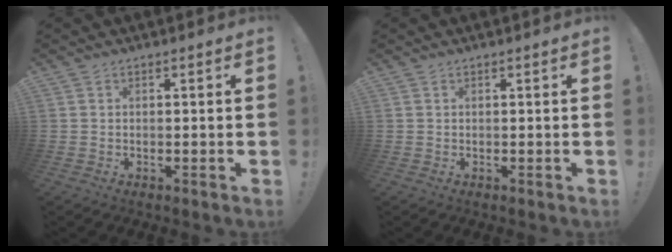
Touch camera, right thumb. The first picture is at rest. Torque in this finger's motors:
{"motor_torque": [0.00, 0.00, -0.08, 0.08, 0.00]}